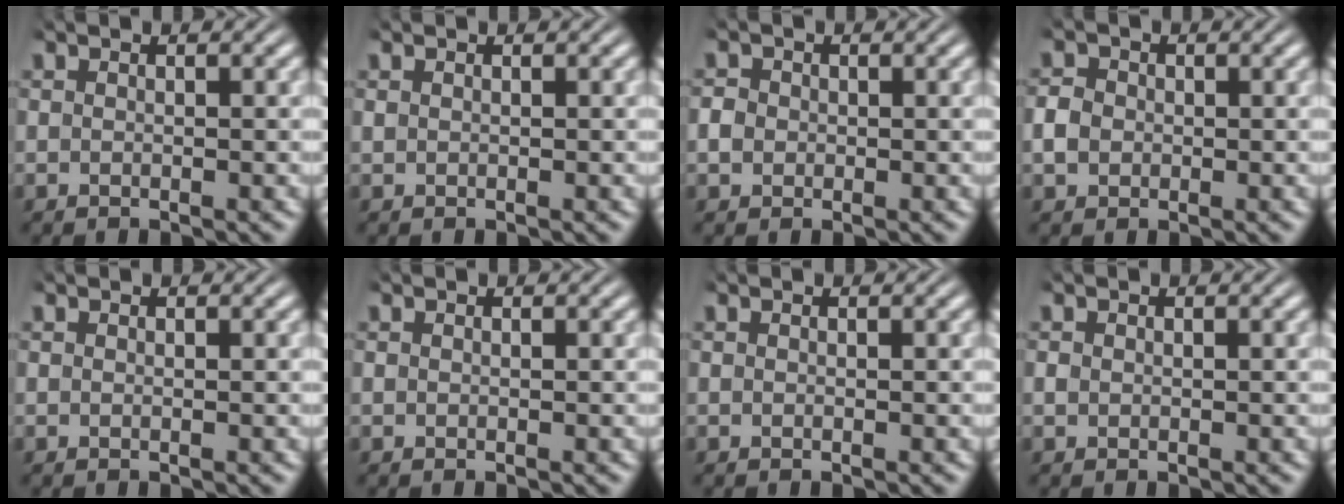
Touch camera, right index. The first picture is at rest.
{"total": 0.0}
{"total": 1.3, "force": [-0.3, 1.2, 0.3], "torque": [-0.015, -0.009, -0.001]}
{"total": 1.6, "force": [-0.4, 1.4, 0.7], "torque": [-0.022, -0.009, -0.002]}
{"total": 0.0}
{"total": 0.0}
{"total": 0.0}
{"total": 0.0}